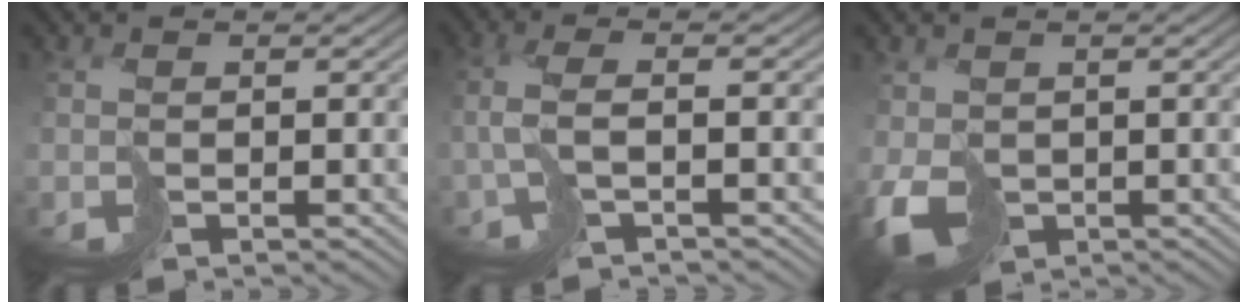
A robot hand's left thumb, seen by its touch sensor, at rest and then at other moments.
{"total": 3.7, "force": [-1.0, 1.2, 3.3], "torque": [-0.067, 0.005, -0.031]}
{"total": 5.1, "force": [-1.5, 4.0, 2.8], "torque": [-0.072, -0.017, -0.023]}